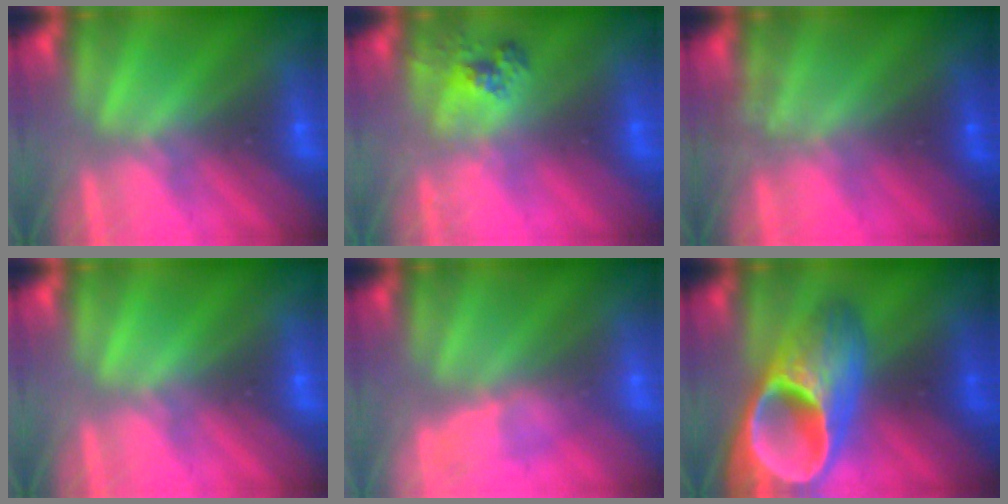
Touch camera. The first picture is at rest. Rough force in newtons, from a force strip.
{"total": 2.6}
{"total": 1.2}
{"total": 0.0}
{"total": 3.0}
{"total": 9.6}